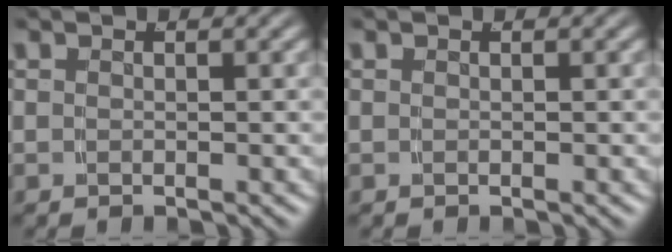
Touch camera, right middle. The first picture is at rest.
{"total": 0.0}